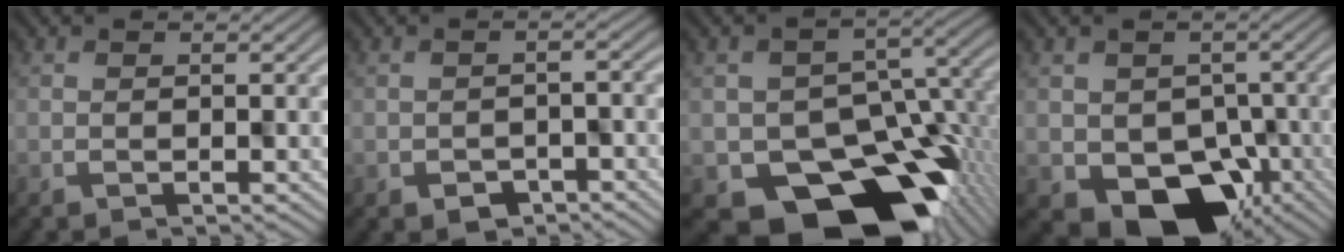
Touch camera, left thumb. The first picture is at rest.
{"total": 3.2, "force": [-2.0, 1.9, 1.6], "torque": [-0.017, -0.003, -0.028]}
{"total": 14.8, "force": [-7.1, 10.0, 8.2], "torque": [-0.103, -0.051, -0.103]}
{"total": 10.8, "force": [-4.0, 8.0, 6.0], "torque": [-0.083, -0.037, -0.049]}